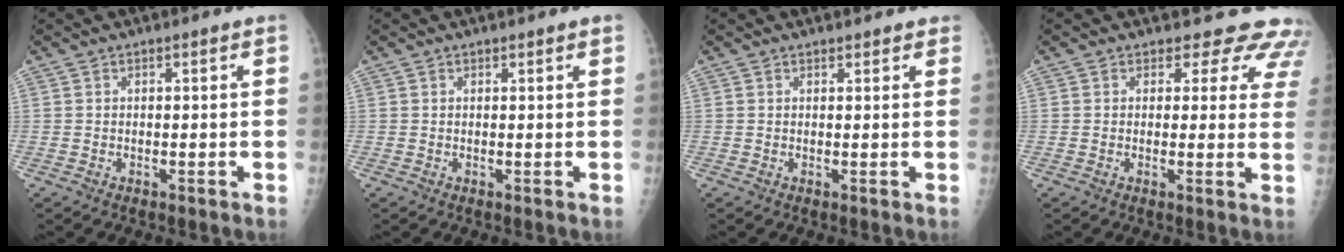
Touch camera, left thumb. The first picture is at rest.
{"total": 0.6, "force": [0.5, 0.1, 0.3], "torque": [-0.003, 0.001, 0.008]}
{"total": 1.6, "force": [1.4, 0.7, 0.4], "torque": [0.012, -0.001, 0.013]}
{"total": 9.5, "force": [8.3, 4.6, 1.0], "torque": [0.044, -0.039, 0.061]}